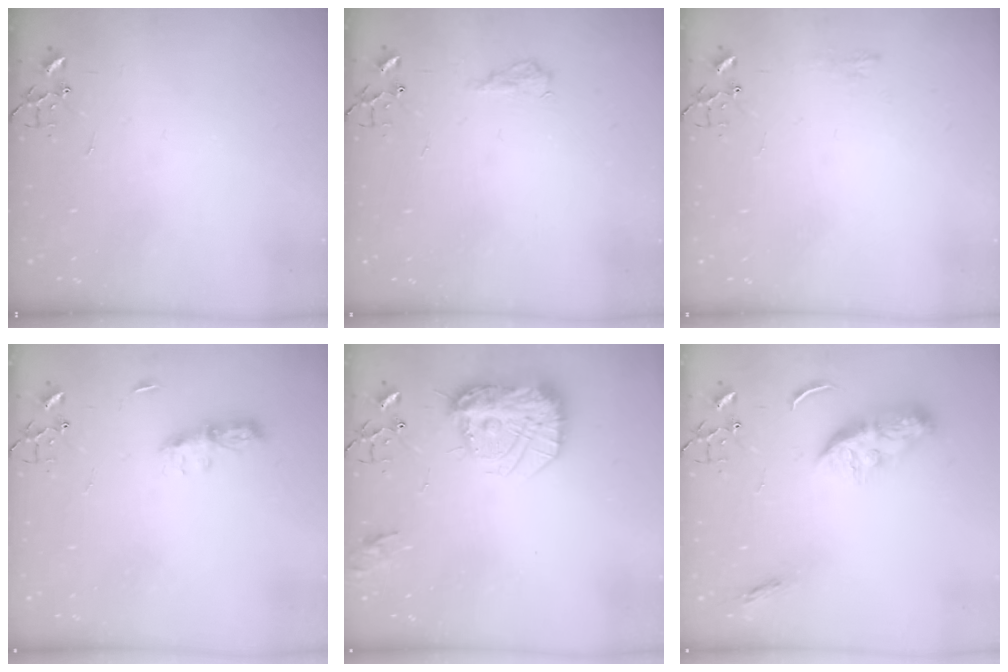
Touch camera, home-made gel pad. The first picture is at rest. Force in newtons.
{"total": 8.2, "press": 8.2, "slide": 0.9}
{"total": 6.9, "press": 6.8, "slide": 0.7}
{"total": 7.4, "press": 7.4, "slide": 0.4}
{"total": 17.7, "press": 17.7, "slide": 1.2}
{"total": 11.2, "press": 11.2, "slide": 0.5}